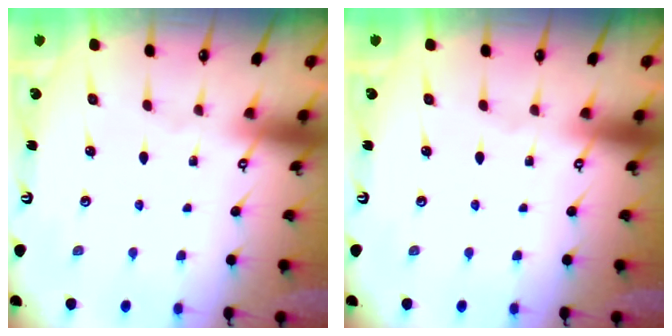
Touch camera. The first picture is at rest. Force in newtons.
{"total": 0.0}